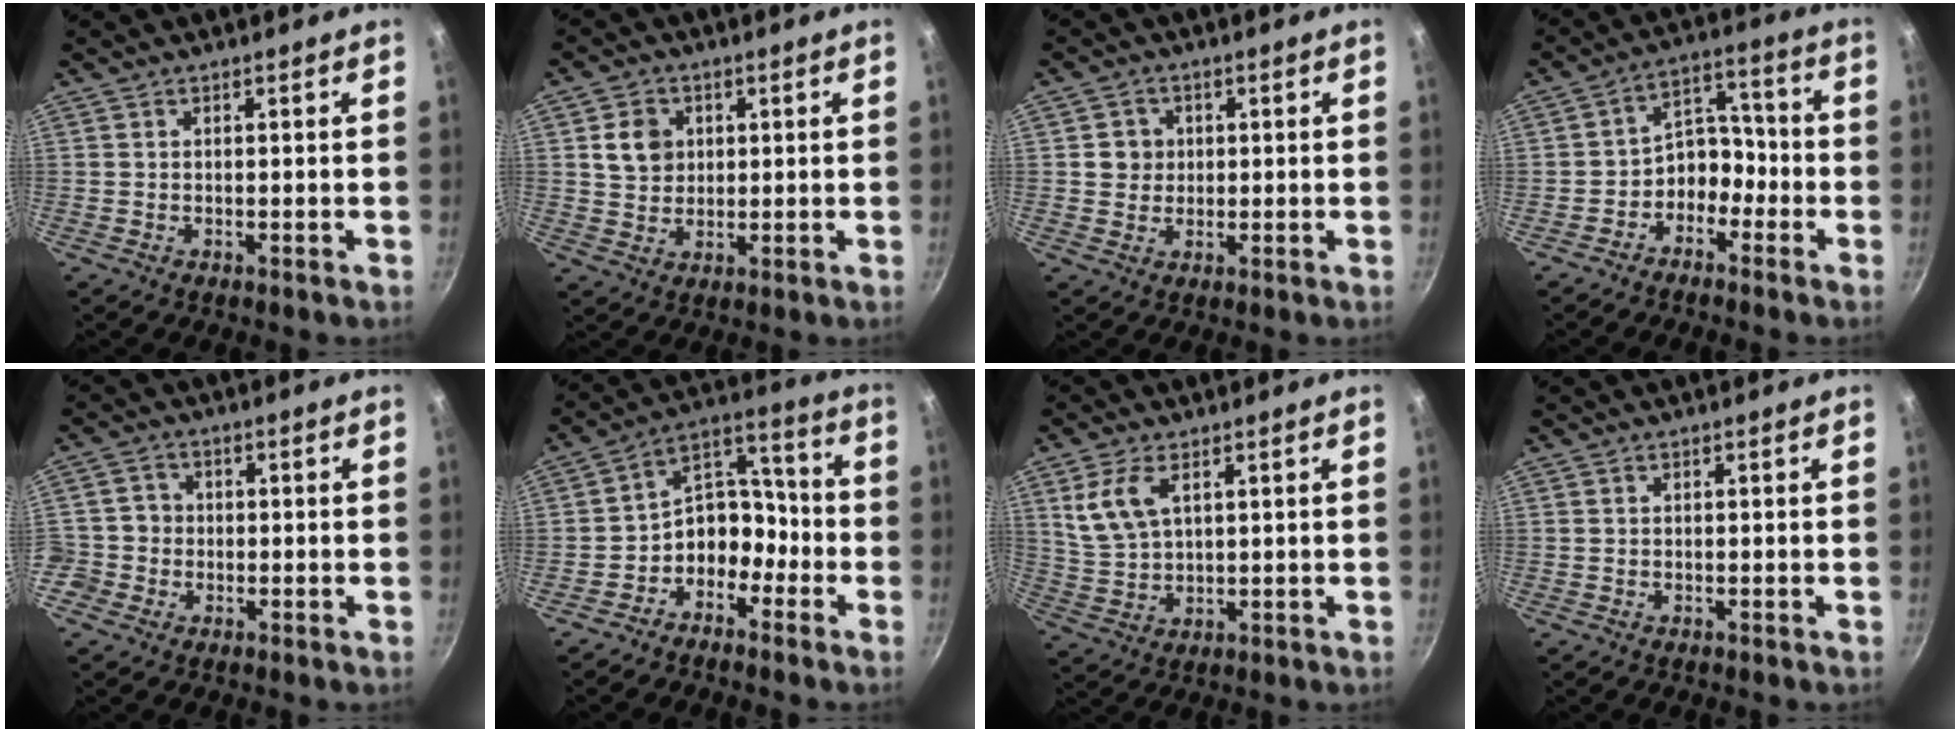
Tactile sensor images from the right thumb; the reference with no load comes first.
{"total": 6.3, "force": [1.5, 5.4, 2.9], "torque": [-0.029, 0.001, 0.028]}
{"total": 4.0, "force": [0.6, 3.8, 1.1], "torque": [0.008, 0.005, 0.006]}
{"total": 7.3, "force": [-3.6, 5.3, 3.4], "torque": [-0.010, 0.058, -0.072]}
{"total": 4.6, "force": [-1.5, 4.3, 0.7], "torque": [0.023, 0.016, -0.035]}
{"total": 9.9, "force": [-4.4, 7.3, 4.8], "torque": [-0.028, 0.076, -0.089]}
{"total": 7.8, "force": [3.2, 4.2, 5.7], "torque": [-0.112, -0.013, 0.072]}
{"total": 0.0}